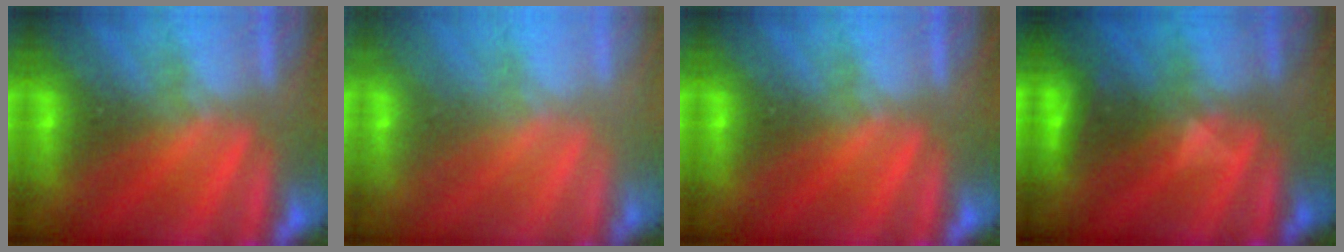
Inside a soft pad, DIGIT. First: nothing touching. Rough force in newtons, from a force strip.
{"total": 2.7}
{"total": 0.0}
{"total": 2.9}